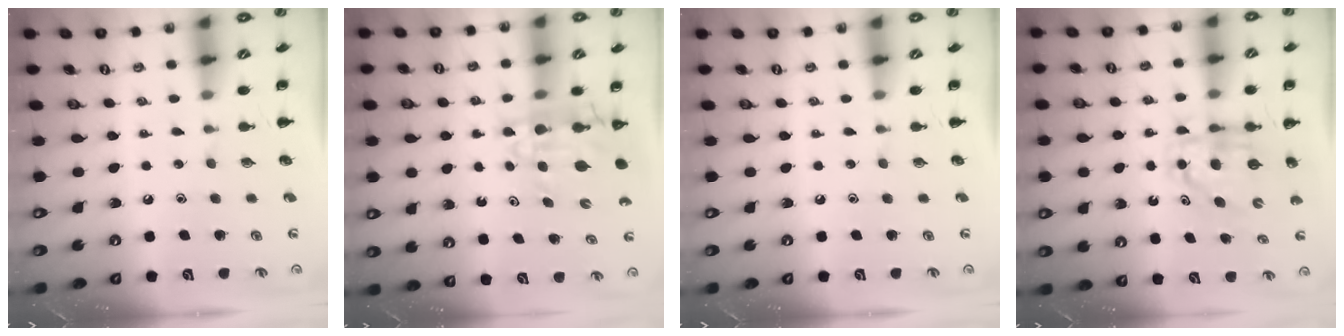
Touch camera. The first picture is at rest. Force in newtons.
{"total": 8.5, "press": 8.0, "slide": 2.9}
{"total": 0.0}
{"total": 6.9, "press": 6.8, "slide": 1.4}